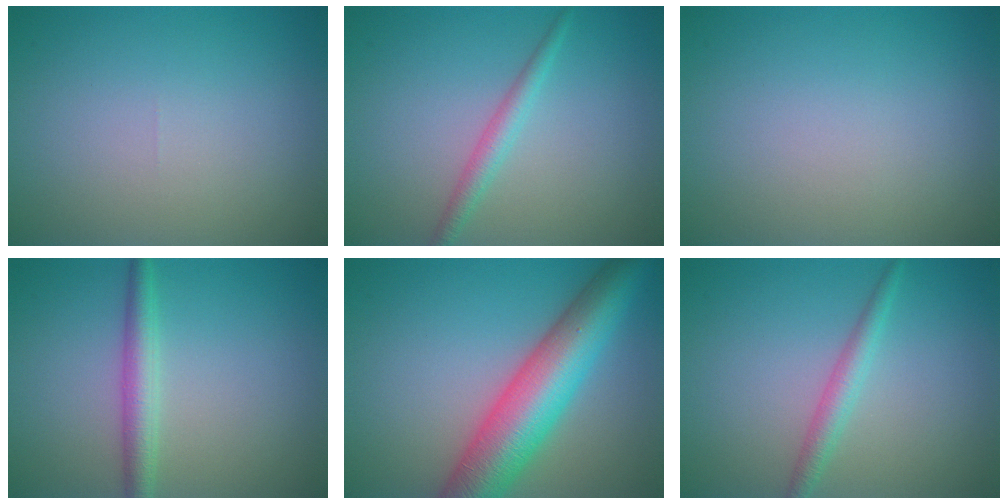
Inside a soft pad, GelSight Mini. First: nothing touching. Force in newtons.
{"total": 1.9, "press": 1.9, "slide": 0.1}
{"total": 0.0}
{"total": 2.7, "press": 2.7, "slide": 0.1}
{"total": 9.6, "press": 9.6, "slide": 0.1}
{"total": 2.1, "press": 2.1, "slide": 0.0}